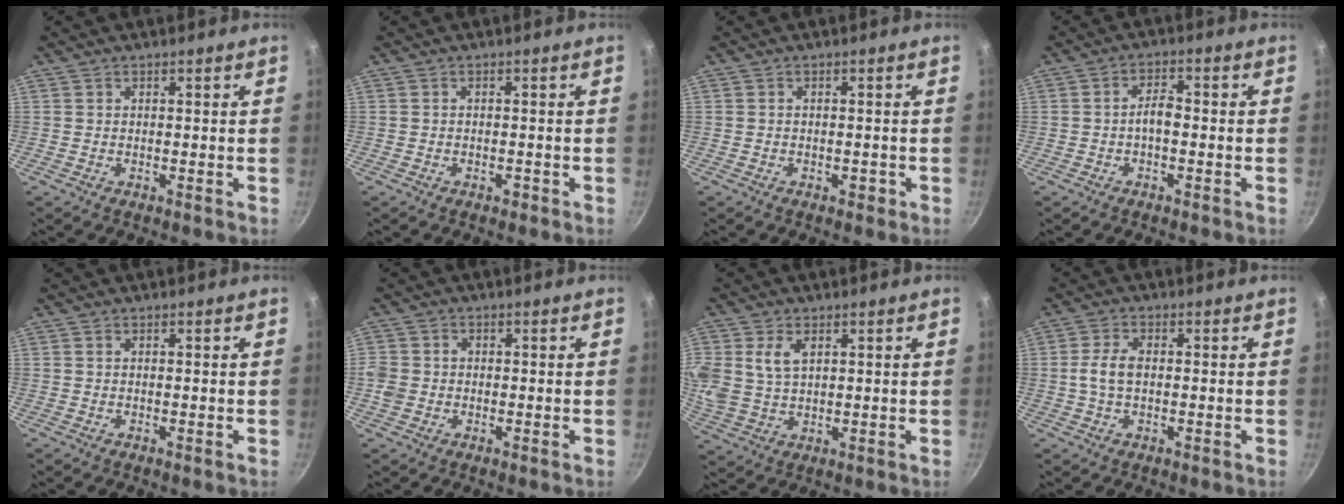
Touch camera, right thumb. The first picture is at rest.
{"total": 0.9, "force": [-0.6, 0.5, 0.4], "torque": [-0.008, 0.004, -0.007]}
{"total": 1.2, "force": [-0.6, 0.8, 0.7], "torque": [-0.007, 0.004, -0.006]}
{"total": 3.3, "force": [-0.9, 1.6, 2.8], "torque": [-0.043, 0.019, -0.019]}
{"total": 0.0}
{"total": 3.8, "force": [-0.7, 3.3, 1.7], "torque": [-0.027, 0.009, -0.017]}
{"total": 10.0, "force": [3.1, 6.8, 6.6], "torque": [-0.142, 0.000, 0.066]}
{"total": 4.7, "force": [-0.1, 2.7, 3.8], "torque": [-0.078, 0.013, -0.006]}